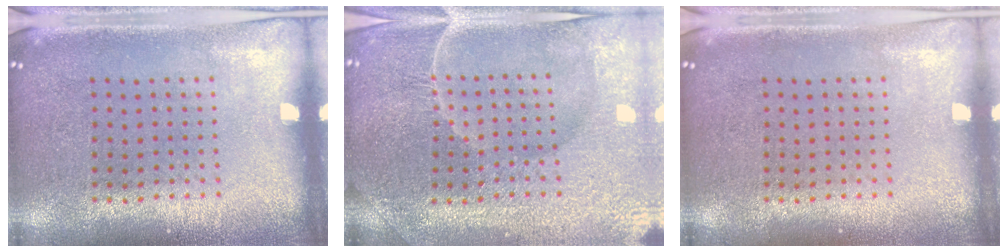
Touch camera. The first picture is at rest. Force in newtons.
{"total": 4.4, "press": 4.3, "slide": 1.2}
{"total": 0.0}